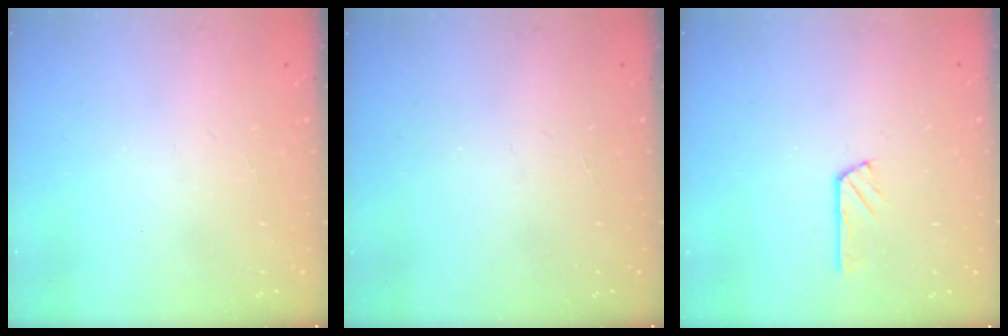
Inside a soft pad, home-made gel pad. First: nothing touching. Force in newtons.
{"total": 0.0}
{"total": 2.9, "press": 2.9, "slide": 0.5}